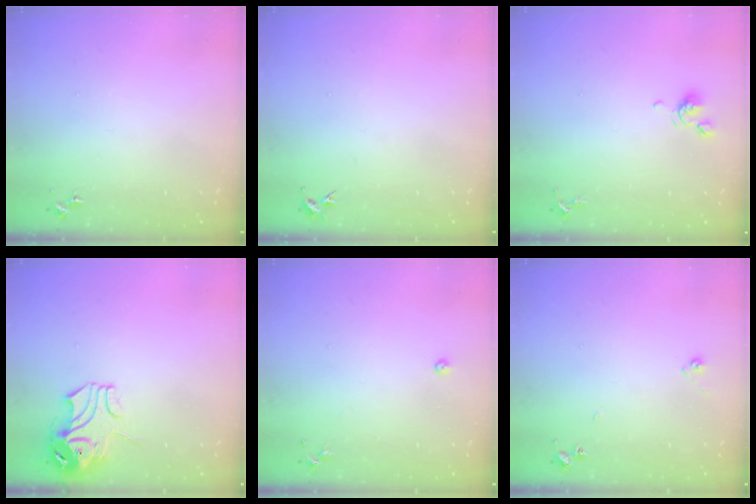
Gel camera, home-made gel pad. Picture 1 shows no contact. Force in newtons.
{"total": 3.6, "press": 3.5, "slide": 0.4}
{"total": 6.0, "press": 5.9, "slide": 1.2}
{"total": 9.5, "press": 9.4, "slide": 1.2}
{"total": 5.5, "press": 5.5, "slide": 0.5}
{"total": 6.2, "press": 6.2, "slide": 0.6}